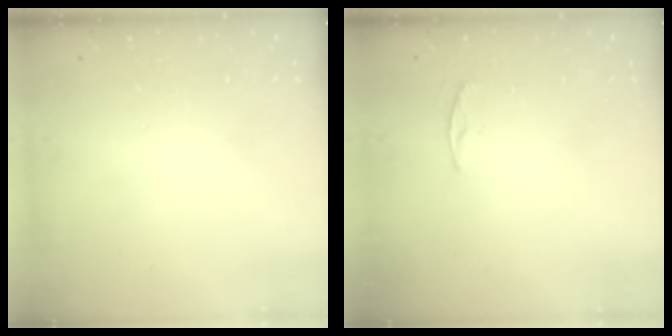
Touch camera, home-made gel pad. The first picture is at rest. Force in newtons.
{"total": 3.5, "press": 3.5, "slide": 0.4}